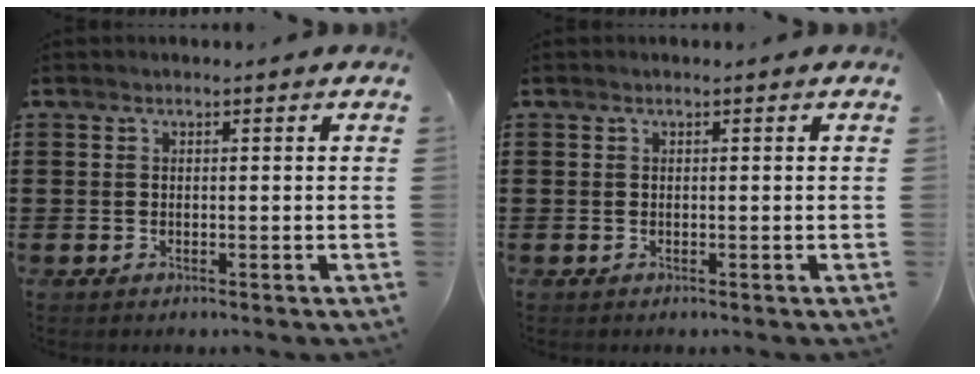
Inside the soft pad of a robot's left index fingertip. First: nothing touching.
{"total": 0.0}